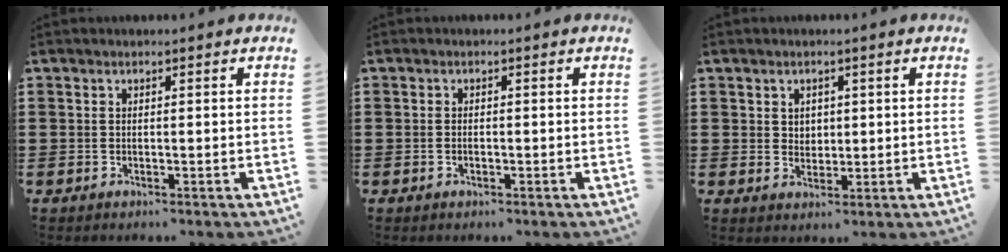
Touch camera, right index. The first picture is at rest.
{"total": 0.7, "force": [-0.3, 0.3, 0.5], "torque": [-0.011, -0.004, -0.005]}
{"total": 2.2, "force": [1.1, 1.9, 0.5], "torque": [-0.015, 0.009, 0.019]}